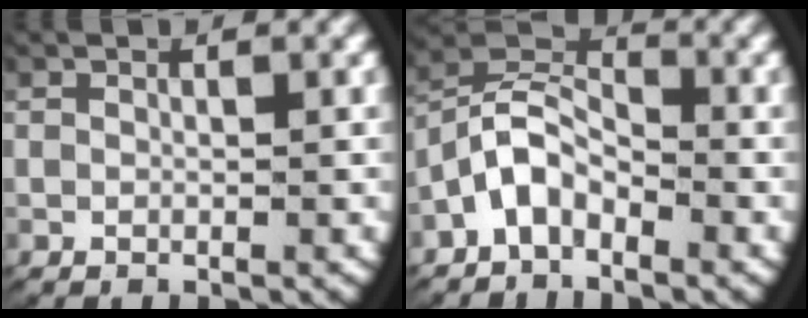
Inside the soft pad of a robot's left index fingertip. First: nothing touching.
{"total": 5.4, "force": [-0.8, 4.4, 2.9], "torque": [-0.067, -0.005, -0.026]}